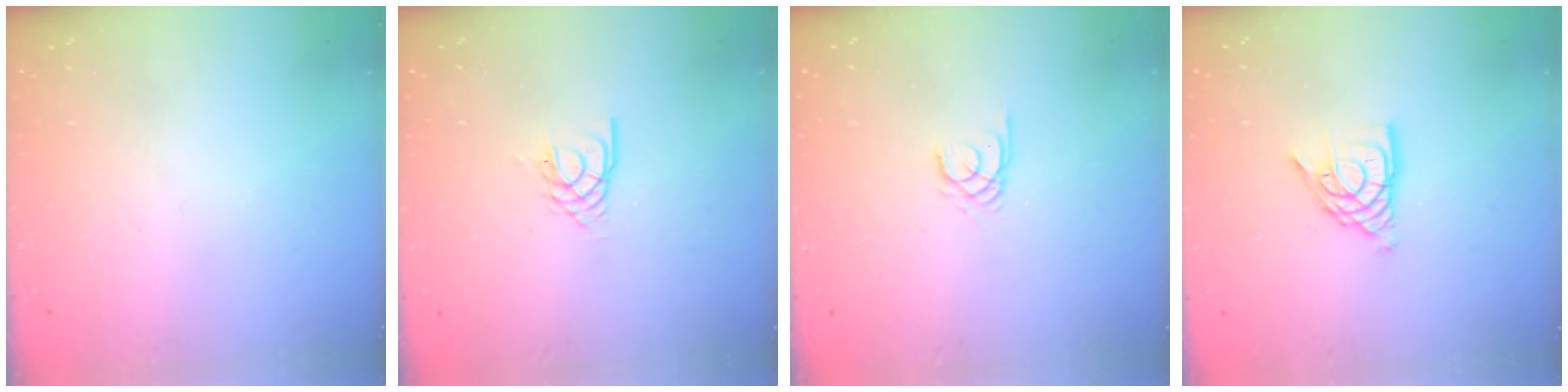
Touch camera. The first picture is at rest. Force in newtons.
{"total": 2.5, "press": 2.4, "slide": 0.4}
{"total": 1.7, "press": 1.7, "slide": 0.2}
{"total": 9.0, "press": 8.9, "slide": 1.3}